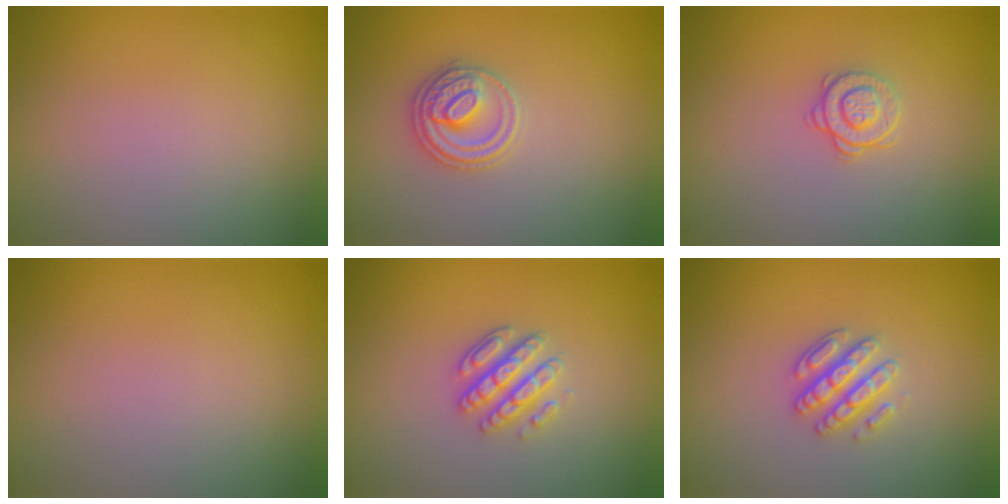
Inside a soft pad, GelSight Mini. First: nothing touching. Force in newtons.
{"total": 2.9, "press": 2.9, "slide": 0.1}
{"total": 1.7, "press": 1.3, "slide": 1.1}
{"total": 0.0}
{"total": 3.4, "press": 3.0, "slide": 1.5}
{"total": 3.1, "press": 2.8, "slide": 1.1}